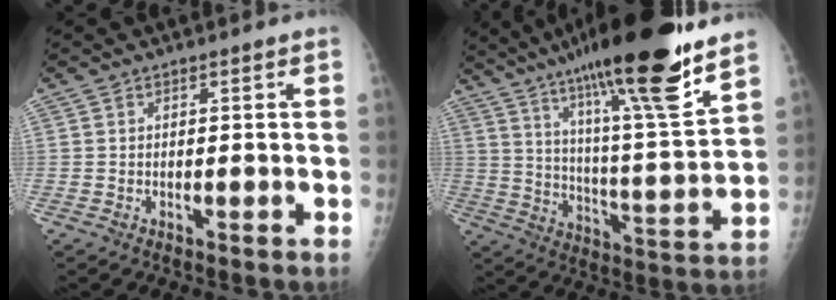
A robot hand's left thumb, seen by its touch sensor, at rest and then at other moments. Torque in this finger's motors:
{"motor_torque": [2.52, -0.75, 1.58, -1.20, 0.45]}